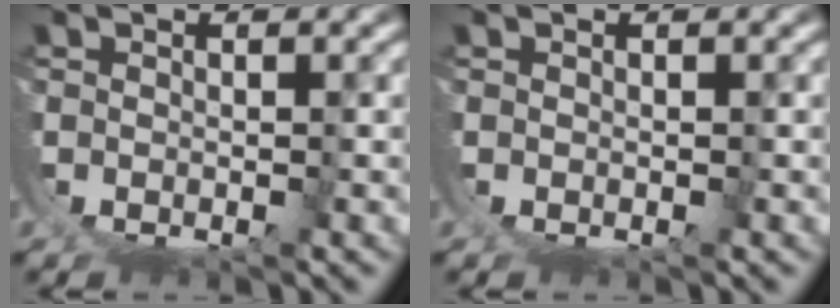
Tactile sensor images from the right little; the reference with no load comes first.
{"total": 0.0}